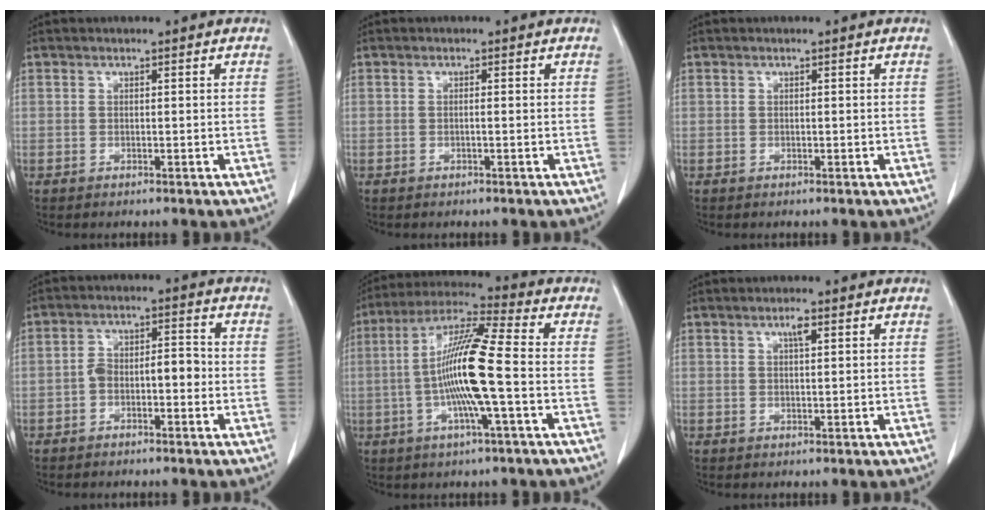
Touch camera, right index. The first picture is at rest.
{"total": 0.6, "force": [-0.1, 0.0, 0.6], "torque": [-0.011, 0.001, -0.002]}
{"total": 0.0}
{"total": 5.3, "force": [-1.5, 2.3, 4.5], "torque": [-0.079, 0.030, -0.025]}
{"total": 12.6, "force": [-1.8, 0.0, 12.5], "torque": [-0.242, 0.004, -0.043]}
{"total": 1.7, "force": [0.8, 0.3, 1.5], "torque": [-0.027, 0.001, 0.013]}